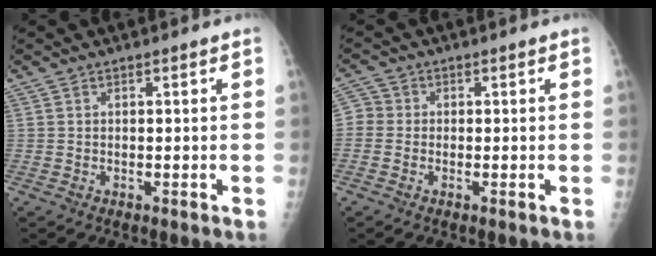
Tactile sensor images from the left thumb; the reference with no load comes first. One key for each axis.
{"total": 2.9, "fx": -0.4, "fy": 2.7, "fz": 0.8, "tx": -0.002, "ty": 0.005, "tz": -0.019}